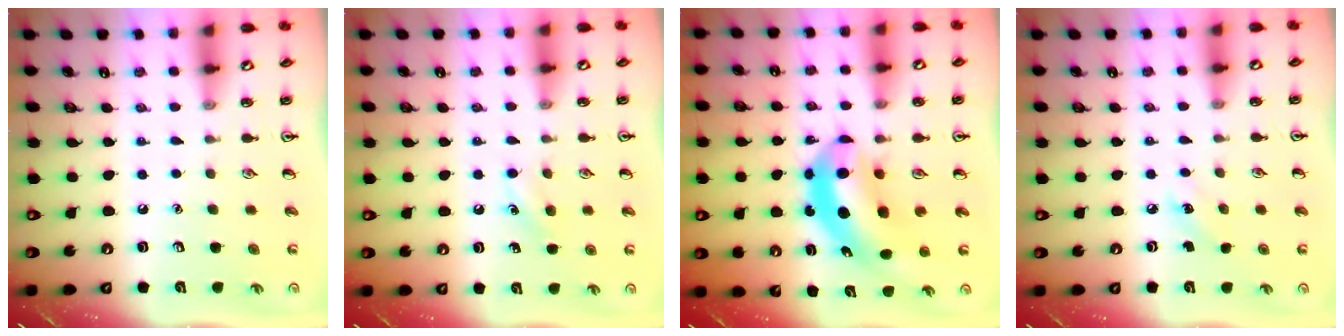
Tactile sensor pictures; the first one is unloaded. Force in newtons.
{"total": 6.5, "press": 6.2, "slide": 1.9}
{"total": 10.9, "press": 10.4, "slide": 3.1}
{"total": 3.9, "press": 3.7, "slide": 1.2}